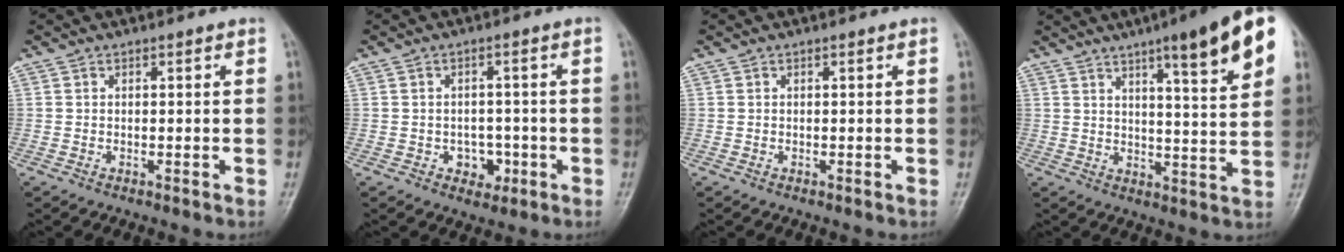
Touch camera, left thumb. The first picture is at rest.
{"total": 4.2, "force": [-1.4, 3.3, 2.1], "torque": [-0.002, 0.010, -0.016]}
{"total": 0.0}
{"total": 16.0, "force": [8.2, 2.4, 13.5], "torque": [-0.168, -0.029, 0.109]}